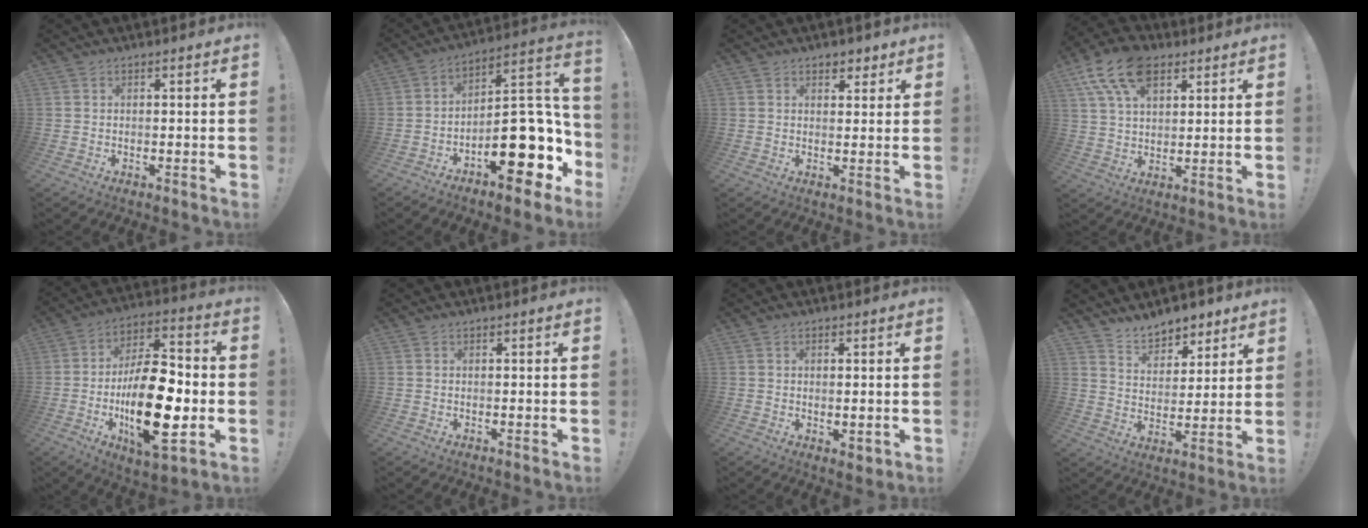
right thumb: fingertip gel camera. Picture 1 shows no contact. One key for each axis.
{"total": 20.9, "fx": -7.5, "fy": 9.9, "fz": 16.8, "tx": -0.207, "ty": 0.048, "tz": -0.104}
{"total": 3.7, "fx": 2.5, "fy": 2.5, "fz": 0.9, "tx": 0.011, "ty": -0.015, "tz": 0.041}
{"total": 15.0, "fx": 7.9, "fy": 9.0, "fz": 9.1, "tx": -0.163, "ty": -0.027, "tz": 0.146}
{"total": 24.0, "fx": -4.8, "fy": 10.7, "fz": 20.9, "tx": -0.363, "ty": 0.018, "tz": -0.070}
{"total": 0.0}
{"total": 2.2, "fx": 0.8, "fy": 1.1, "fz": 1.7, "tx": -0.014, "ty": -0.006, "tz": 0.014}
{"total": 9.6, "fx": 8.4, "fy": 4.3, "fz": 1.7, "tx": -0.025, "ty": -0.067, "tz": 0.161}